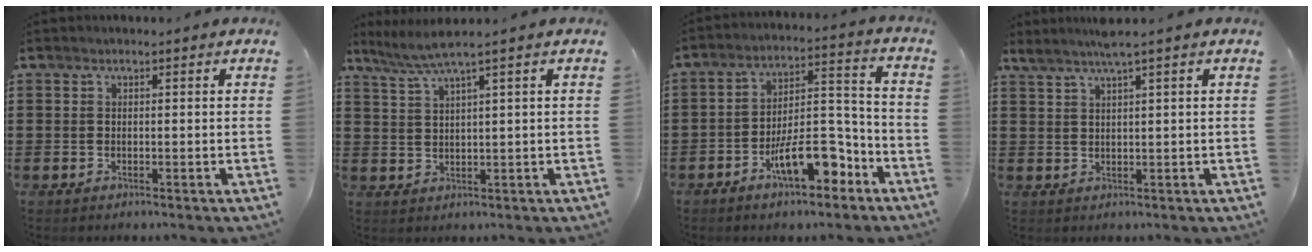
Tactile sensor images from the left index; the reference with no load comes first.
{"total": 3.8, "force": [2.4, -0.4, 2.9], "torque": [-0.063, -0.005, 0.042]}
{"total": 11.5, "force": [-6.4, 4.5, 8.4], "torque": [-0.146, 0.021, -0.113]}
{"total": 2.8, "force": [2.0, -0.6, 1.9], "torque": [-0.039, -0.001, 0.034]}